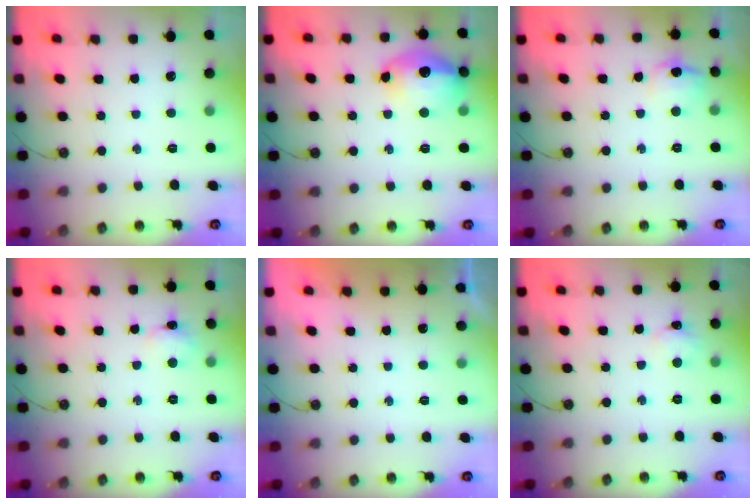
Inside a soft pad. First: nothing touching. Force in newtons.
{"total": 15.4, "press": 15.4, "slide": 1.3}
{"total": 8.2, "press": 8.2, "slide": 0.7}
{"total": 4.0, "press": 3.9, "slide": 0.8}
{"total": 0.0}
{"total": 3.6, "press": 3.5, "slide": 0.4}